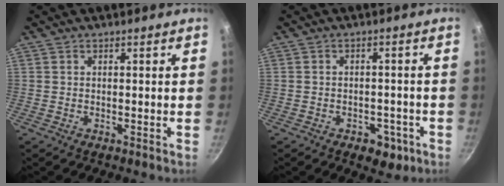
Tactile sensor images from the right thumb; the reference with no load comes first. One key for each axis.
{"total": 5.7, "fx": -2.7, "fy": 3.8, "fz": 3.3, "tx": -0.018, "ty": 0.022, "tz": -0.020}